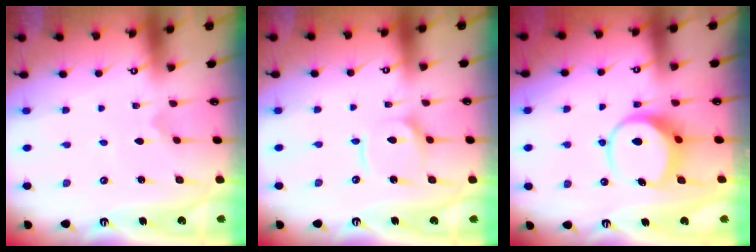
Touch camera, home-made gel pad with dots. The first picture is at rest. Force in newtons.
{"total": 8.2, "press": 8.2, "slide": 0.8}
{"total": 8.0, "press": 8.0, "slide": 1.0}